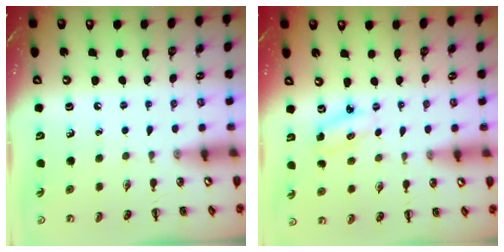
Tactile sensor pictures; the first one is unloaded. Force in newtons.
{"total": 2.8, "press": 2.8, "slide": 0.6}